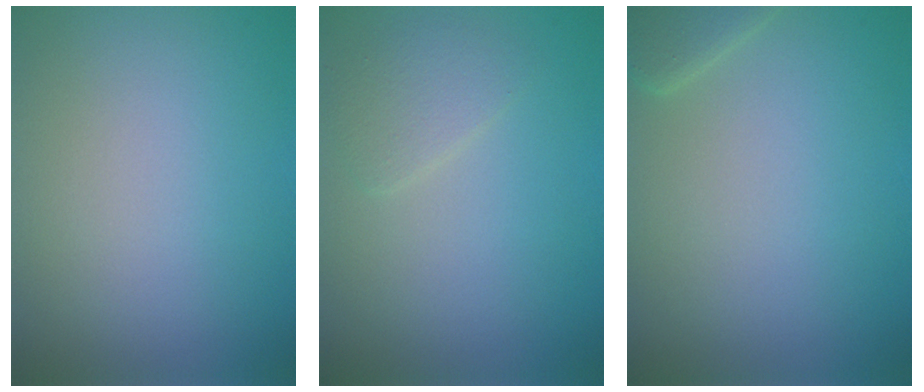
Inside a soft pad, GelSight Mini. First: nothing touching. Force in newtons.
{"total": 1.7, "press": 1.7, "slide": 0.1}
{"total": 1.8, "press": 1.8, "slide": 0.1}